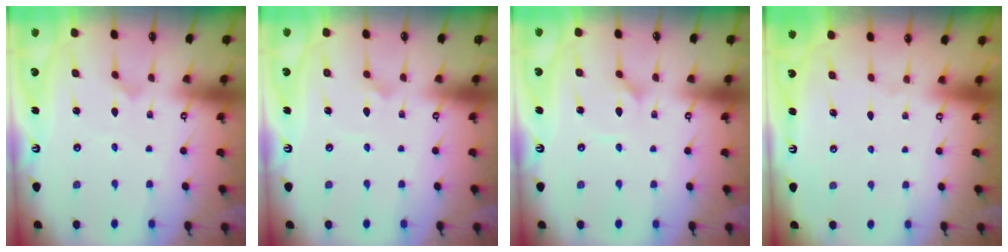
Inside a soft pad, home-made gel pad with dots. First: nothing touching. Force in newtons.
{"total": 2.4, "press": 2.4, "slide": 0.6}
{"total": 2.3, "press": 2.3, "slide": 0.1}
{"total": 0.0}